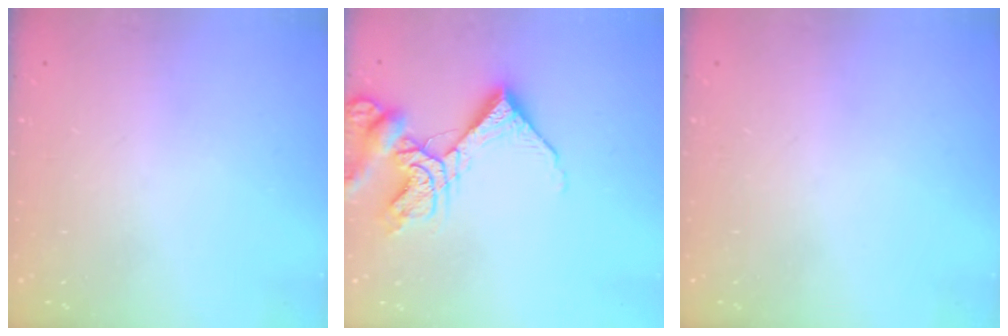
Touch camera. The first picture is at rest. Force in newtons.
{"total": 13.4, "press": 13.3, "slide": 1.7}
{"total": 0.0}